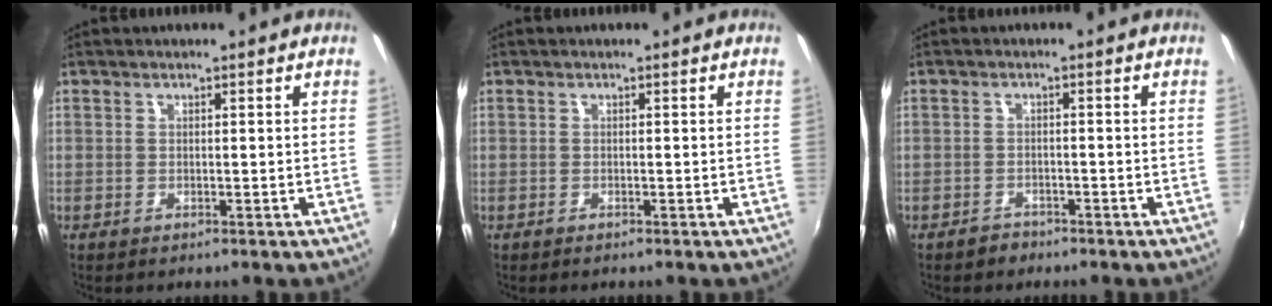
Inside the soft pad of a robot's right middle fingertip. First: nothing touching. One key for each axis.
{"total": 0.0}
{"total": 2.2, "fx": -1.7, "fy": 1.3, "fz": 0.1, "tx": -0.006, "ty": 0.002, "tz": -0.027}